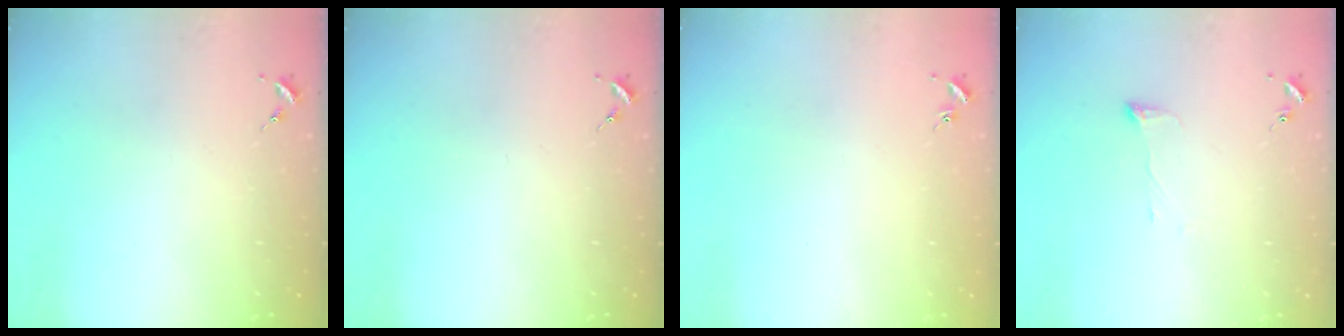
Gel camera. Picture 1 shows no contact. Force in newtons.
{"total": 0.0}
{"total": 0.9, "press": 0.8, "slide": 0.2}
{"total": 3.6, "press": 3.6, "slide": 0.5}